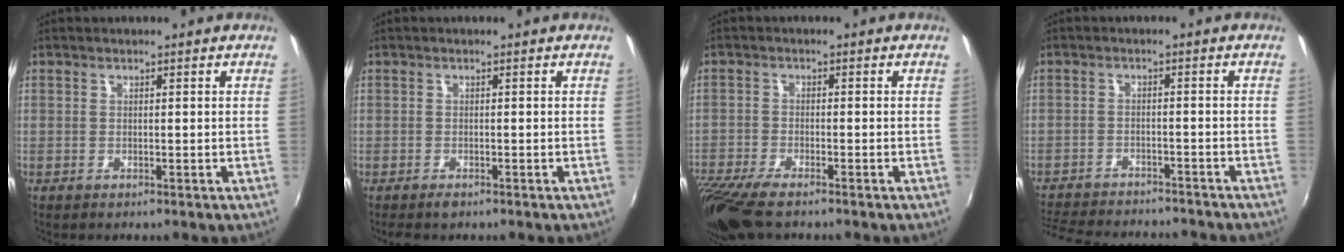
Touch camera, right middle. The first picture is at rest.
{"total": 1.5, "force": [-1.2, 0.6, 0.7], "torque": [-0.015, -0.006, -0.023]}
{"total": 11.2, "force": [-8.8, 2.7, 6.4], "torque": [-0.160, -0.050, -0.164]}
{"total": 16.4, "force": [-14.4, 4.5, 6.4], "torque": [-0.142, -0.012, -0.204]}